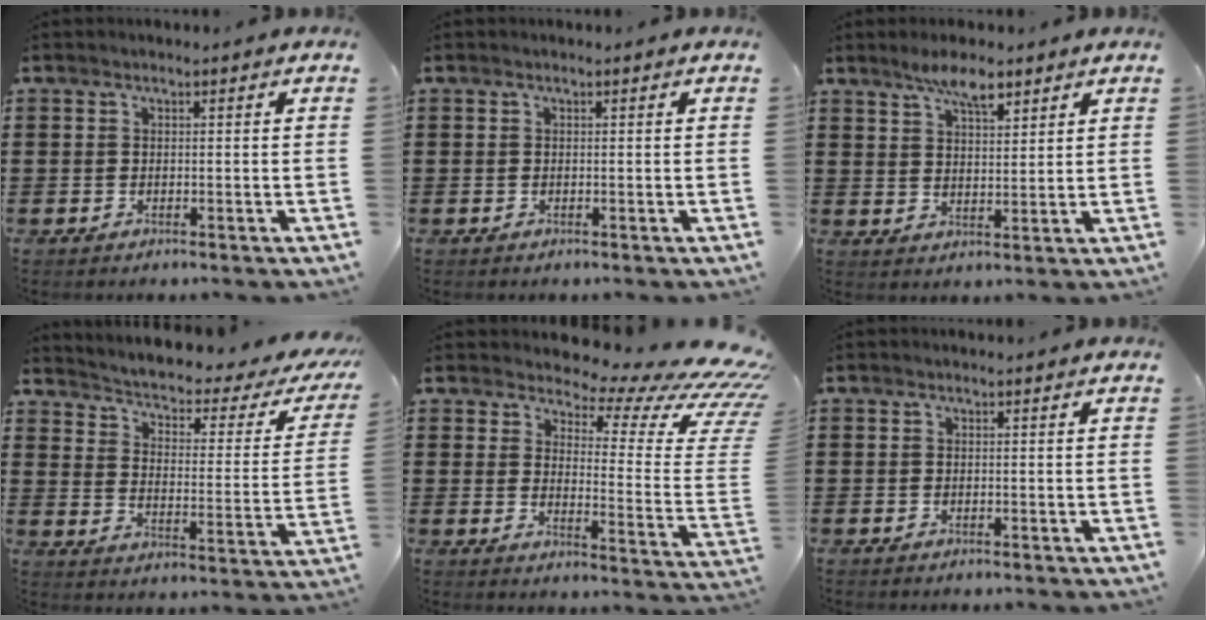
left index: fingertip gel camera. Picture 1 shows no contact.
{"total": 0.0}
{"total": 5.4, "force": [4.0, 1.8, 3.2], "torque": [-0.057, -0.004, 0.067]}
{"total": 2.5, "force": [1.2, 0.6, 2.1], "torque": [-0.052, -0.023, 0.008]}
{"total": 7.9, "force": [5.9, 1.9, 5.0], "torque": [-0.085, -0.056, 0.096]}
{"total": 0.0}